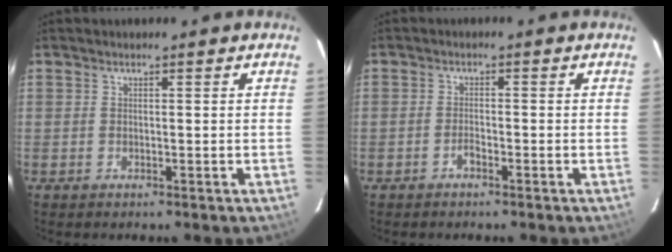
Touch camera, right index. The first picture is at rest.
{"total": 1.4, "force": [-1.1, 0.4, 0.8], "torque": [-0.019, 0.003, -0.023]}